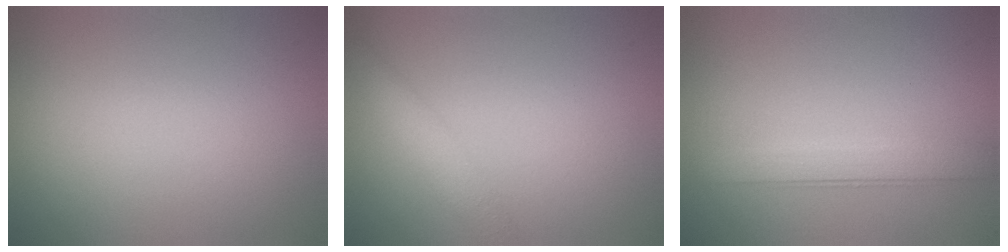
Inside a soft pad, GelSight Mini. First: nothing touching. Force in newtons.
{"total": 2.4, "press": 2.4, "slide": 0.1}
{"total": 2.8, "press": 2.8, "slide": 0.3}